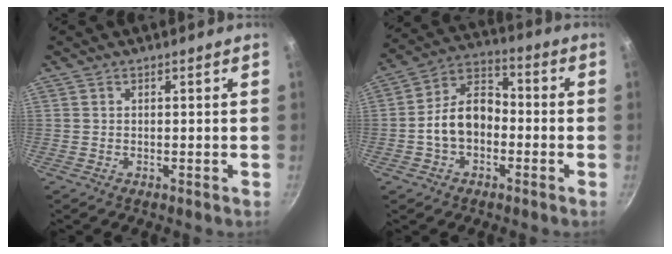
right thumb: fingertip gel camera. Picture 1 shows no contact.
{"total": 11.0, "force": [-2.3, 7.6, 7.5], "torque": [-0.101, 0.044, -0.056]}